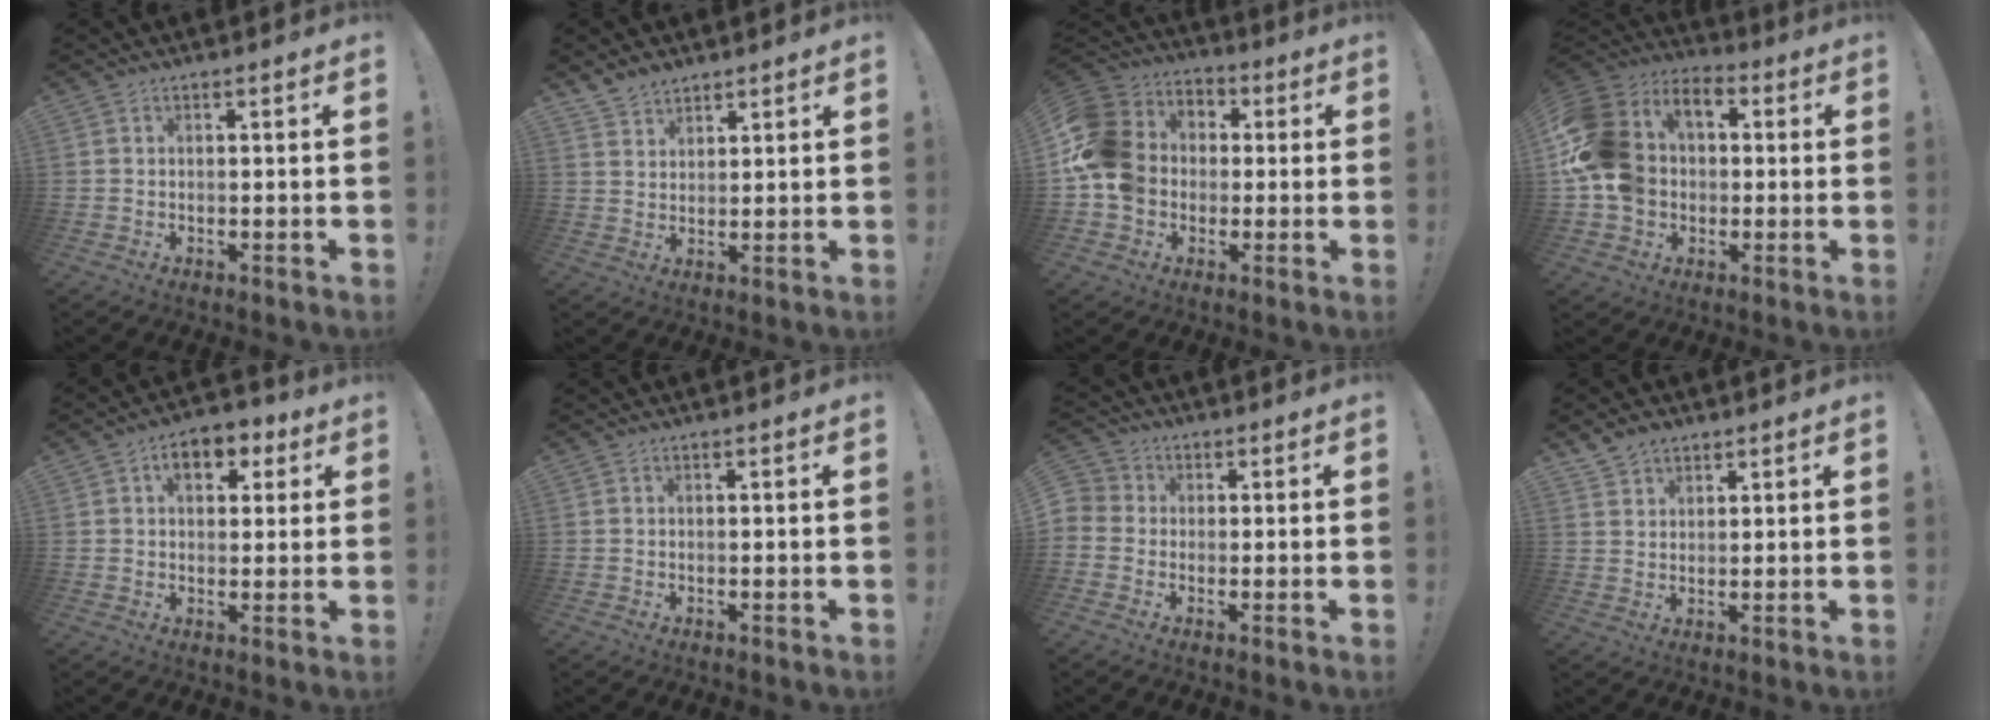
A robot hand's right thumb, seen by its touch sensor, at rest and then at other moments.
{"total": 5.1, "force": [4.5, 2.4, 0.8], "torque": [-0.021, -0.028, 0.087]}
{"total": 15.4, "force": [-0.6, 13.4, 7.6], "torque": [-0.153, 0.016, -0.004]}
{"total": 16.0, "force": [1.5, 13.1, 8.9], "torque": [-0.182, 0.003, 0.033]}
{"total": 7.7, "force": [3.0, 5.1, 4.9], "torque": [-0.062, -0.003, 0.050]}
{"total": 0.0}
{"total": 4.1, "force": [-0.9, 3.8, 1.3], "torque": [-0.033, 0.012, -0.016]}
{"total": 4.4, "force": [3.5, 2.6, 0.9], "torque": [-0.020, -0.016, 0.066]}